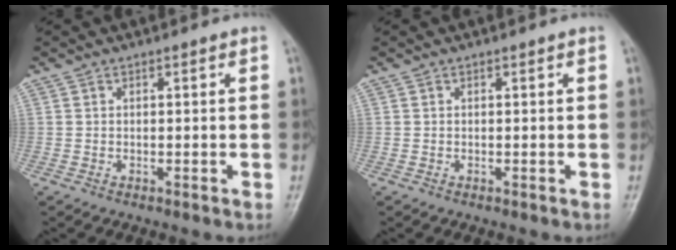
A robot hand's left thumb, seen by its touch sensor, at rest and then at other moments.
{"total": 0.0}